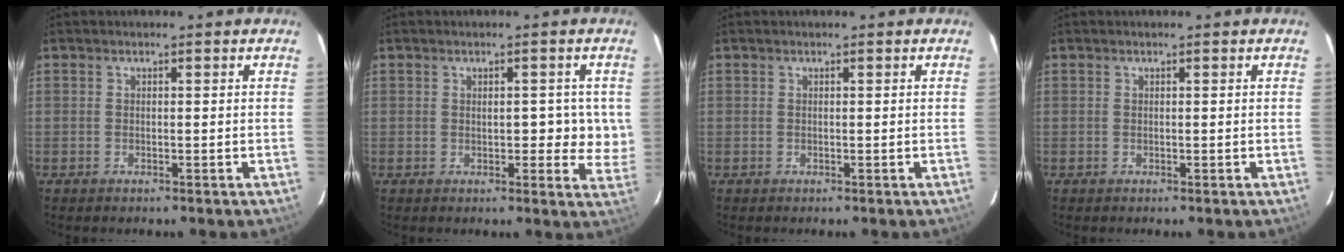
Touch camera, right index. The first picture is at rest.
{"total": 5.8, "force": [0.8, 3.0, 4.9], "torque": [-0.038, 0.001, 0.006]}
{"total": 0.0}
{"total": 0.0}